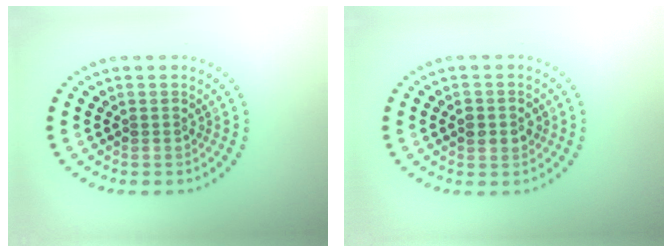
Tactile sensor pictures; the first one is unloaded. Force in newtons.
{"total": 1.8, "press": 1.8, "slide": 0.1}